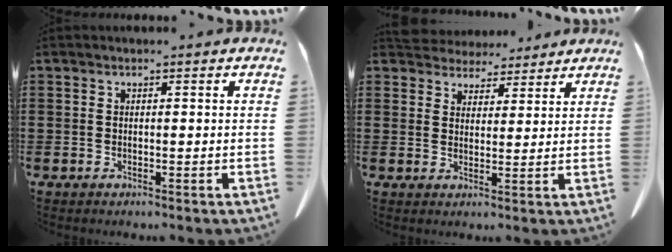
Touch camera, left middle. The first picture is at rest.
{"total": 4.0, "force": [3.8, 1.3, -0.2], "torque": [-0.014, -0.012, 0.073]}